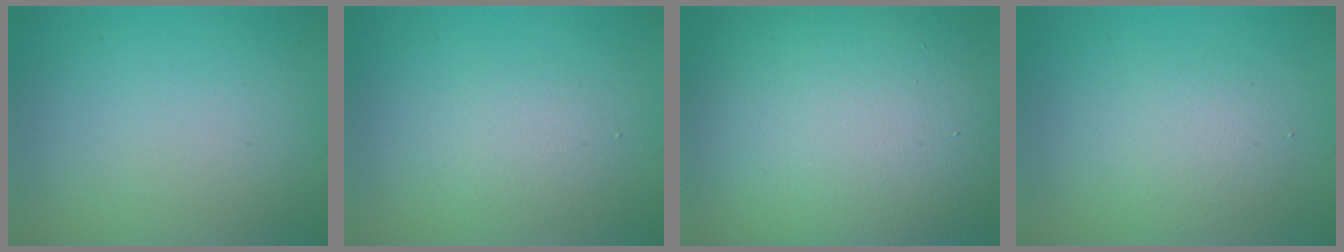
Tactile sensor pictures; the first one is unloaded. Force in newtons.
{"total": 2.0, "press": 2.0, "slide": 0.1}
{"total": 17.8, "press": 17.8, "slide": 1.1}
{"total": 2.8, "press": 2.8, "slide": 0.2}